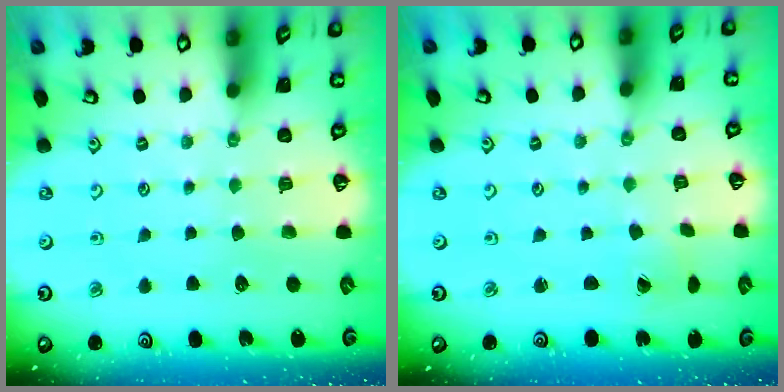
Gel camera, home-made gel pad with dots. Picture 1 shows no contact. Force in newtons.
{"total": 0.7, "press": 0.7, "slide": 0.1}